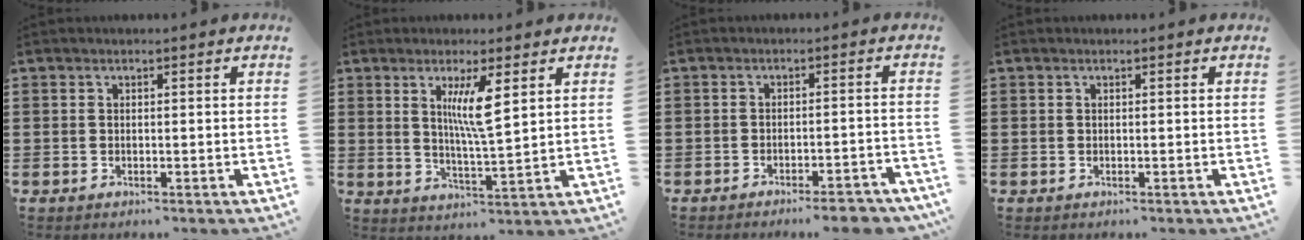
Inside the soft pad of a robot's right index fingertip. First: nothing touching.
{"total": 6.1, "force": [2.3, 0.2, 5.6], "torque": [-0.106, -0.008, 0.035]}
{"total": 4.2, "force": [-3.7, -0.3, 2.0], "torque": [-0.029, -0.008, -0.068]}
{"total": 0.0}